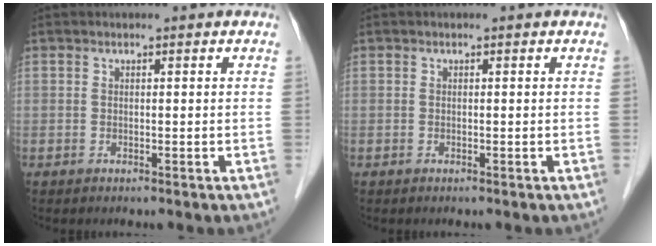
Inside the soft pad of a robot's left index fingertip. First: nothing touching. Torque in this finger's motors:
{"motor_torque": [0.00, 0.00, 0.01, 0.00]}